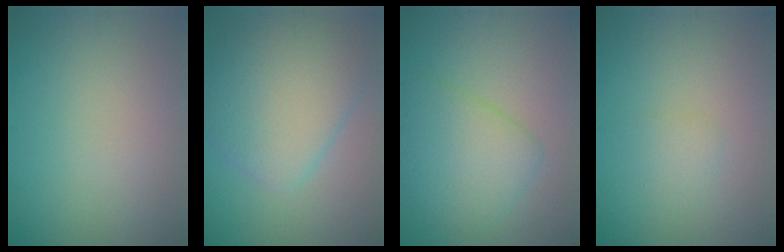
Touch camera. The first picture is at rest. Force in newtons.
{"total": 7.1, "press": 7.1, "slide": 0.2}
{"total": 4.9, "press": 4.9, "slide": 0.3}
{"total": 1.0, "press": 1.0, "slide": 0.1}